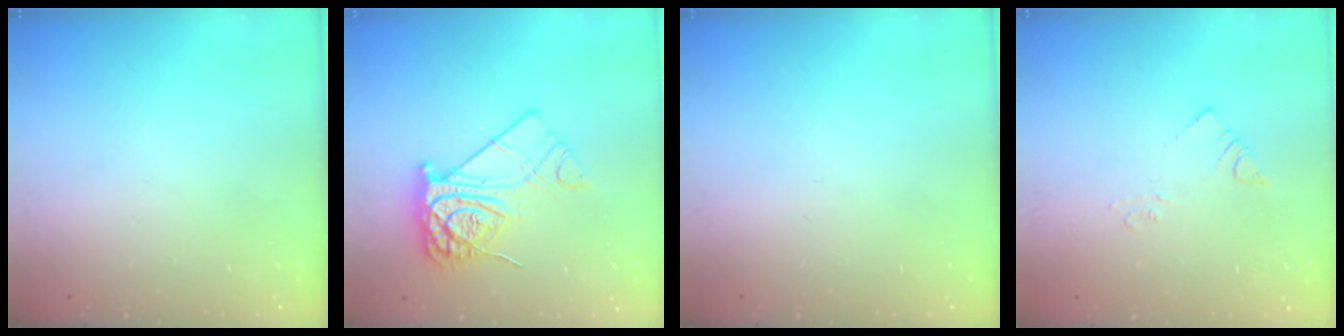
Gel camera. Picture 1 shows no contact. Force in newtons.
{"total": 12.8, "press": 12.7, "slide": 1.2}
{"total": 0.0}
{"total": 2.1, "press": 2.1, "slide": 0.3}